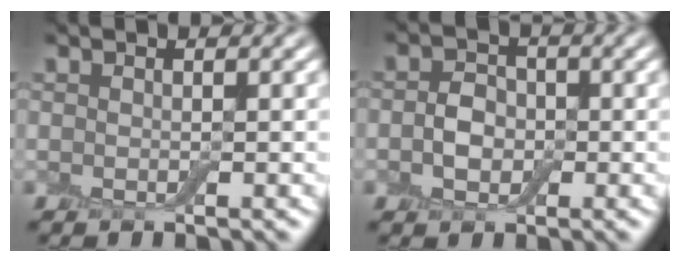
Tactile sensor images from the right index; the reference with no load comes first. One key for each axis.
{"total": 2.2, "fx": -0.4, "fy": 1.9, "fz": 1.1, "tx": -0.017, "ty": 0.005, "tz": -0.015}